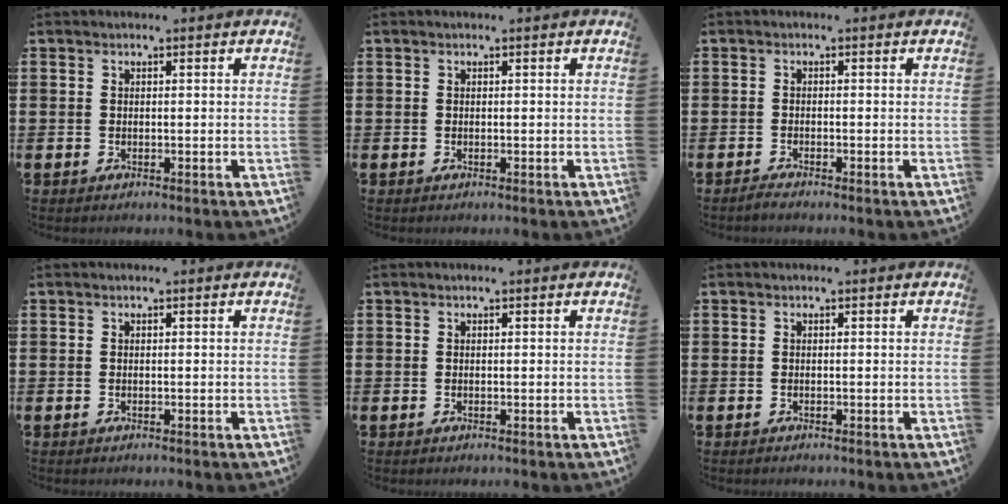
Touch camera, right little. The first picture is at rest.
{"total": 0.0}
{"total": 0.9, "force": [-0.8, 0.0, 0.5], "torque": [-0.009, -0.004, -0.014]}
{"total": 0.0}
{"total": 0.0}
{"total": 0.0}